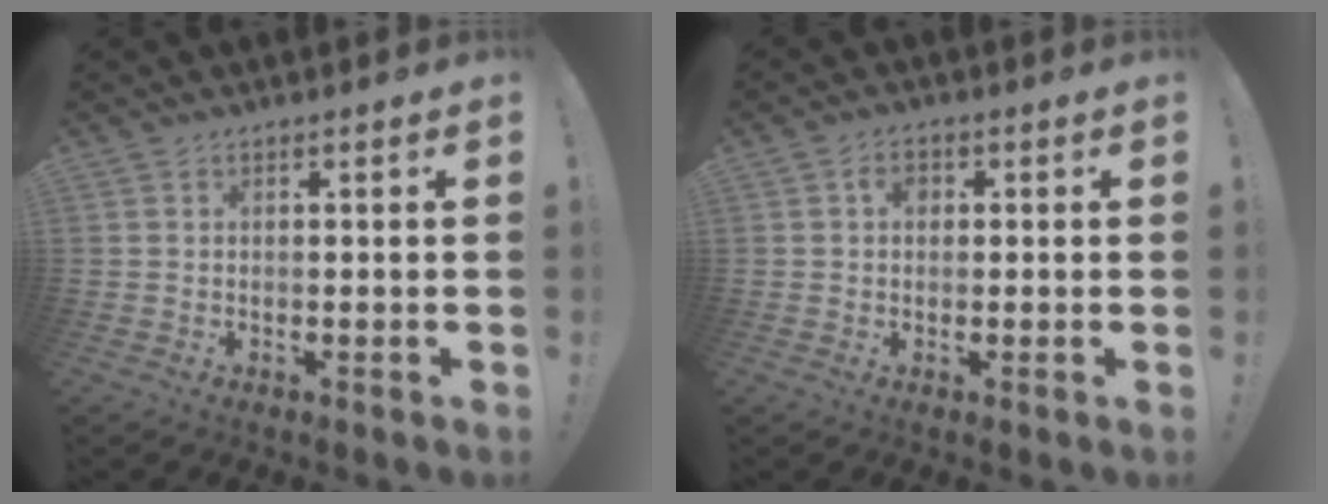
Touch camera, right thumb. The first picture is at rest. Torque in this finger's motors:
{"motor_torque": [-0.07, 0.10, 0.09, -0.12, 0.04]}